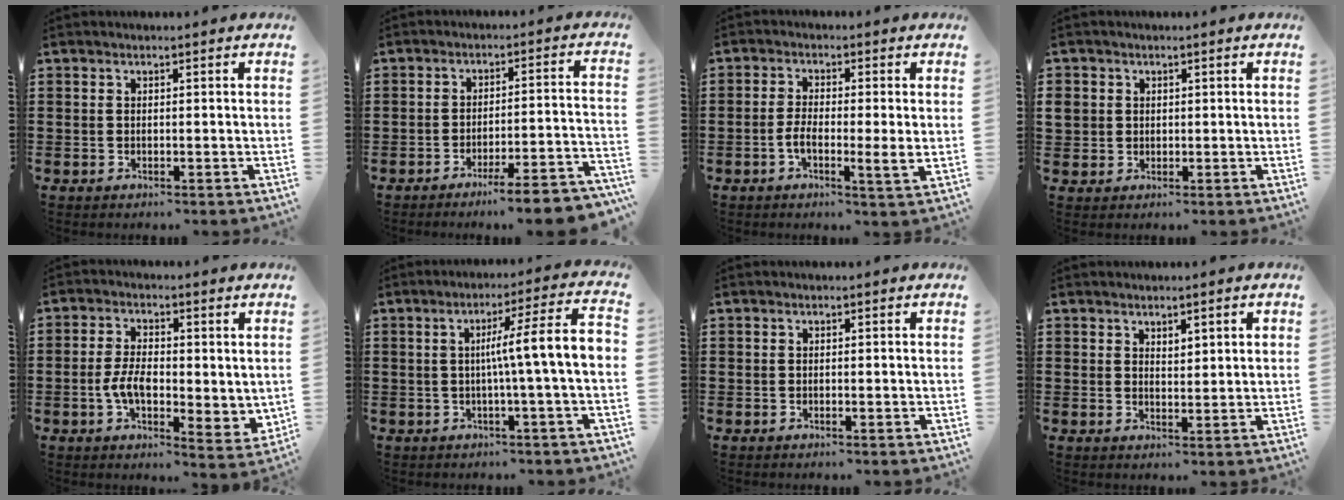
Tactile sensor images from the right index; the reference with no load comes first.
{"total": 5.4, "force": [-4.7, -0.3, 2.6], "torque": [-0.043, -0.014, -0.090]}
{"total": 4.9, "force": [-0.9, 1.1, 4.8], "torque": [-0.092, -0.004, -0.018]}
{"total": 2.0, "force": [0.4, 1.9, 0.3], "torque": [-0.014, 0.009, 0.006]}
{"total": 6.0, "force": [-0.6, 3.1, 5.0], "torque": [-0.109, 0.004, -0.013]}
{"total": 8.0, "force": [-0.4, -0.4, 8.0], "torque": [-0.138, -0.008, -0.015]}
{"total": 0.0}
{"total": 1.5, "force": [1.3, 0.5, 0.4], "torque": [-0.009, 0.004, 0.024]}